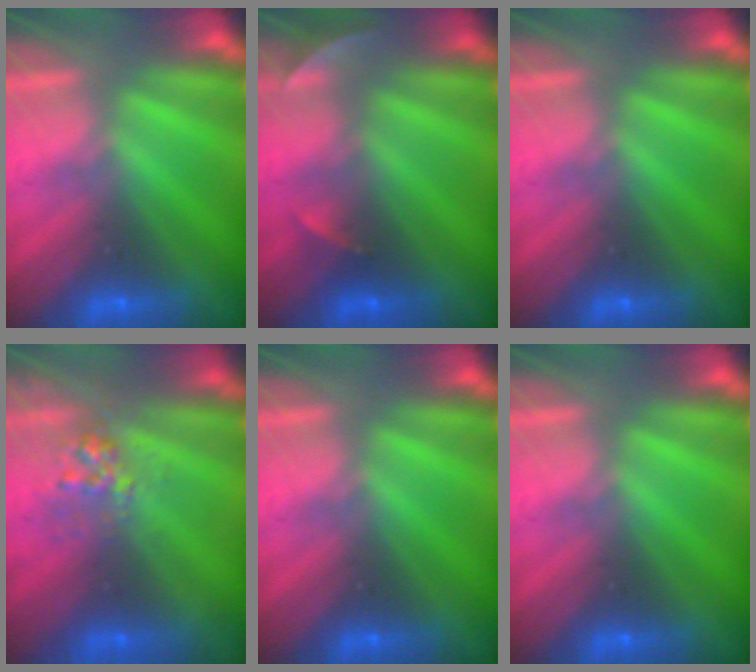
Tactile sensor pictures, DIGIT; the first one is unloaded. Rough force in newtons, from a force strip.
{"total": 1.9}
{"total": 0.0}
{"total": 2.9}
{"total": 0.0}
{"total": 0.0}